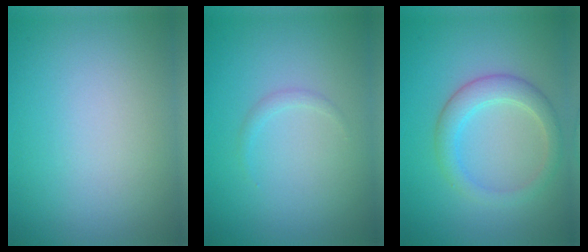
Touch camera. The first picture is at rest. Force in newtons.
{"total": 0.6, "press": 0.6, "slide": 0.1}
{"total": 2.8, "press": 2.8, "slide": 0.2}